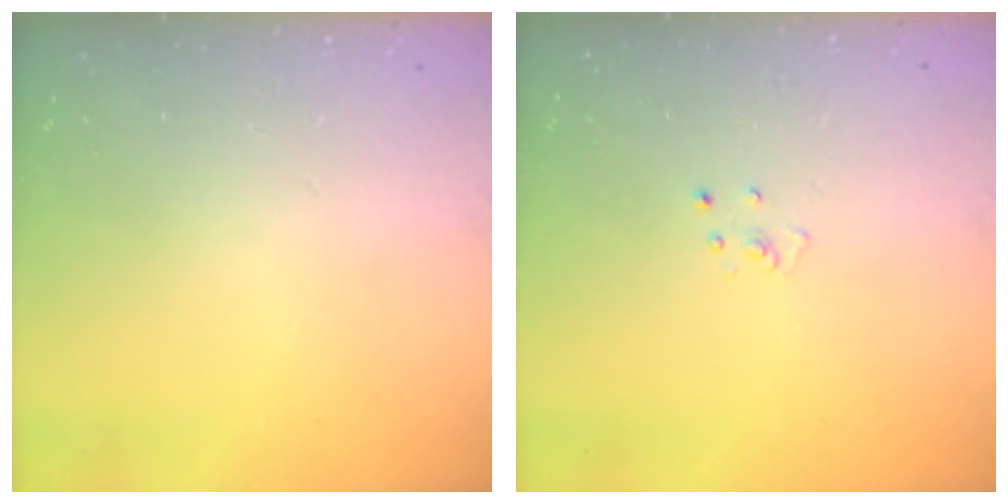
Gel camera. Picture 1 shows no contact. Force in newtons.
{"total": 2.3, "press": 2.3, "slide": 0.2}